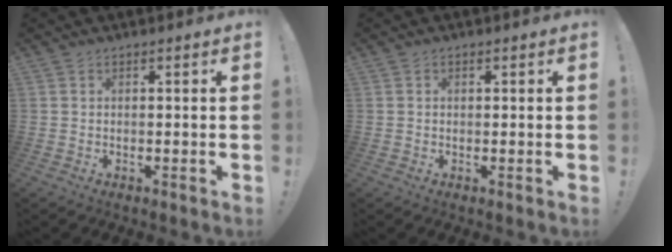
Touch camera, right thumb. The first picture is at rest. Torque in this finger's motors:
{"motor_torque": [-0.03, -0.10, -0.12, 0.05, -0.02]}